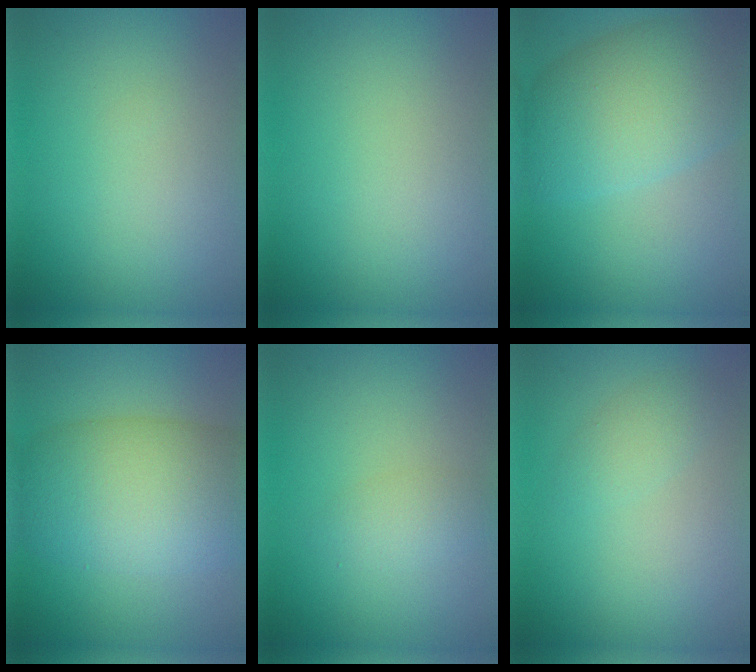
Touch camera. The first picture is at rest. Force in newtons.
{"total": 0.0}
{"total": 8.7, "press": 8.7, "slide": 0.2}
{"total": 9.8, "press": 9.8, "slide": 0.4}
{"total": 1.6, "press": 1.6, "slide": 0.0}
{"total": 1.5, "press": 1.5, "slide": 0.1}